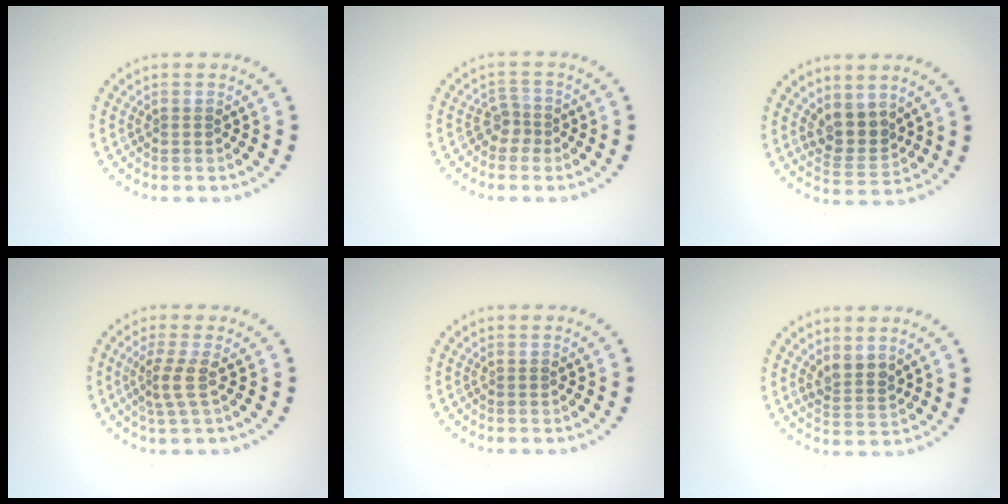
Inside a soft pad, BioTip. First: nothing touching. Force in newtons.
{"total": 1.9, "press": 1.3, "slide": 1.3}
{"total": 3.2, "press": 2.7, "slide": 1.7}
{"total": 2.3, "press": 1.6, "slide": 1.6}
{"total": 0.0}
{"total": 2.2, "press": 1.9, "slide": 1.1}